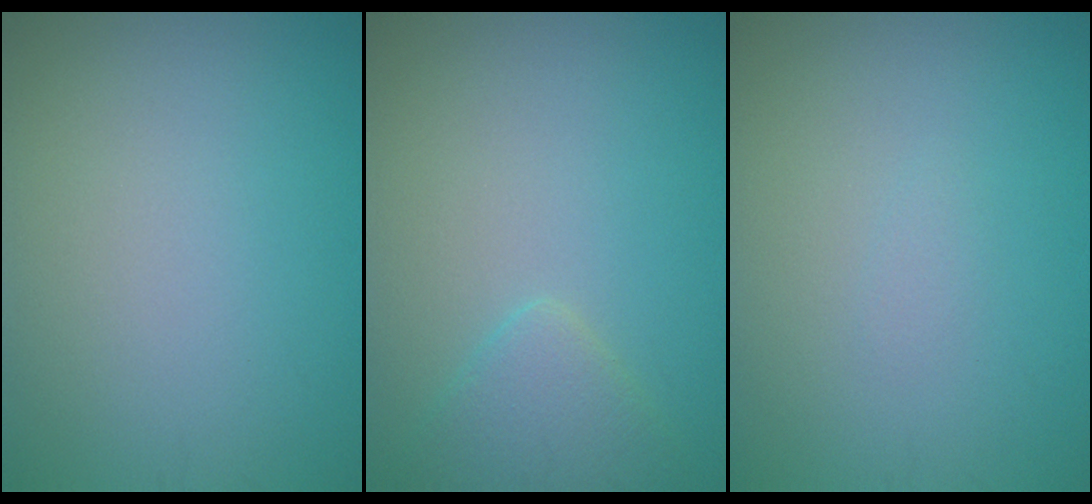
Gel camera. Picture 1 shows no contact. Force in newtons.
{"total": 2.4, "press": 2.4, "slide": 0.2}
{"total": 0.5, "press": 0.5, "slide": 0.1}